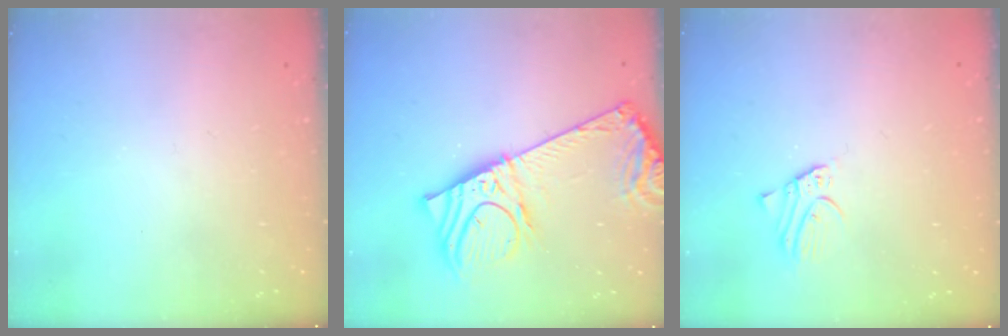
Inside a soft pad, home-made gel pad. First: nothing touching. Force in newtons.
{"total": 18.3, "press": 17.8, "slide": 3.8}
{"total": 2.5, "press": 2.5, "slide": 0.2}